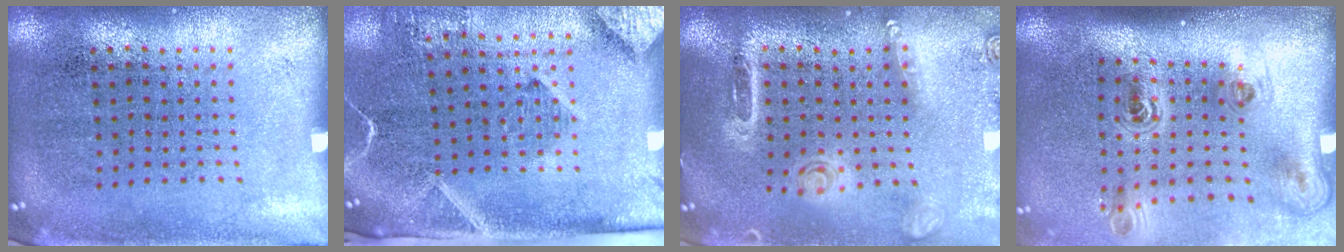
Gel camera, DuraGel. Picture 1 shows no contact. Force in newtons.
{"total": 2.8, "press": 2.1, "slide": 1.9}
{"total": 1.6, "press": 1.5, "slide": 0.5}
{"total": 2.3, "press": 1.5, "slide": 1.7}